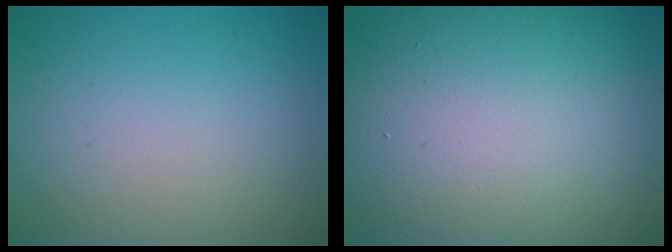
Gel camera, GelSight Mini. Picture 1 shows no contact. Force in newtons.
{"total": 18.6, "press": 18.6, "slide": 0.9}